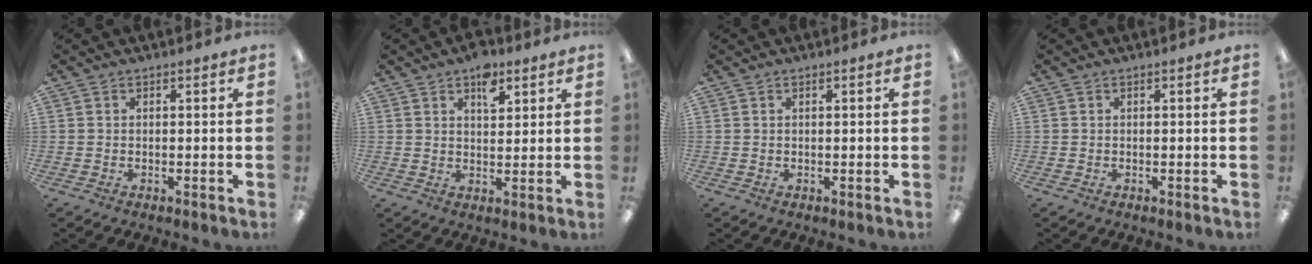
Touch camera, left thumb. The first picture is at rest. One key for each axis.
{"total": 6.4, "fx": 4.0, "fy": 3.5, "fz": 3.6, "tx": -0.032, "ty": -0.018, "tz": 0.064}
{"total": 0.0}
{"total": 0.0}